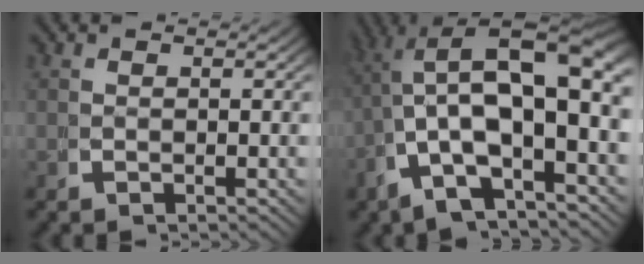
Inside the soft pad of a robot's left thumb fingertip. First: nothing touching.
{"total": 12.9, "force": [1.1, 7.3, 10.5], "torque": [-0.178, -0.015, 0.020]}